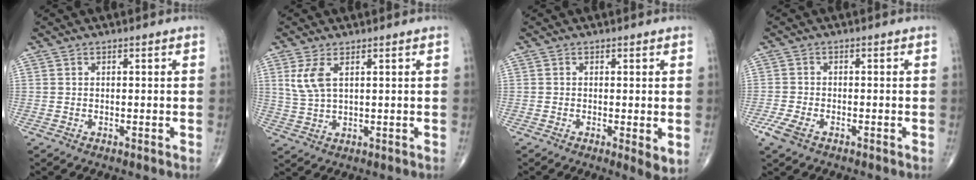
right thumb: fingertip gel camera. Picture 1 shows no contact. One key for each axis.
{"total": 5.0, "fx": 2.0, "fy": 2.0, "fz": 4.1, "tx": -0.097, "ty": -0.004, "tz": 0.050}
{"total": 3.4, "fx": -0.5, "fy": 0.9, "fz": 3.2, "tx": -0.048, "ty": -0.013, "tz": -0.013}
{"total": 3.9, "fx": -2.3, "fy": 1.9, "fz": 2.5, "tx": -0.062, "ty": 0.001, "tz": -0.045}